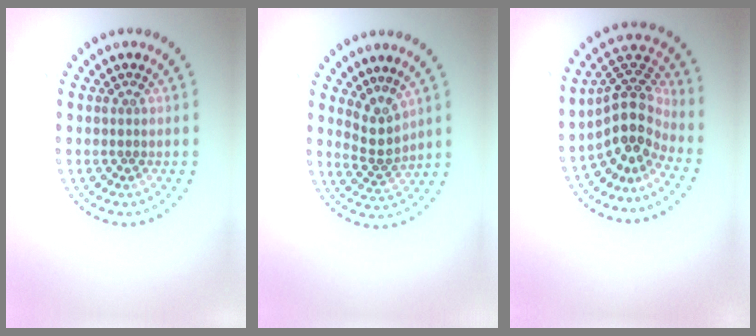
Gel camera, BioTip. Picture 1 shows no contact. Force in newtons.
{"total": 2.5, "press": 1.7, "slide": 1.8}
{"total": 4.8, "press": 3.6, "slide": 3.2}